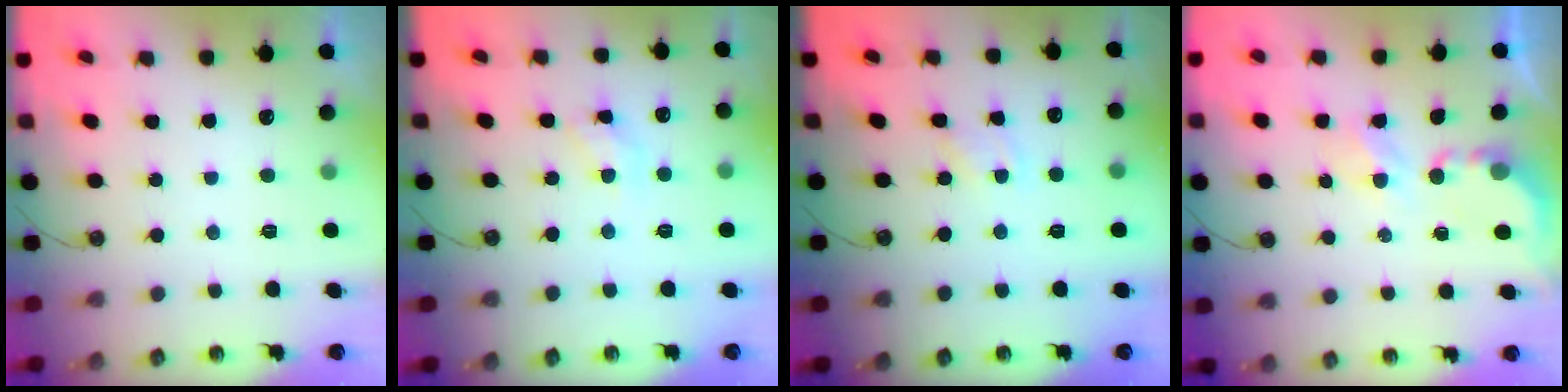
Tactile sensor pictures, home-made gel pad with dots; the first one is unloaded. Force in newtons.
{"total": 6.7, "press": 6.6, "slide": 0.5}
{"total": 1.7, "press": 1.6, "slide": 0.2}
{"total": 3.8, "press": 3.8, "slide": 0.4}